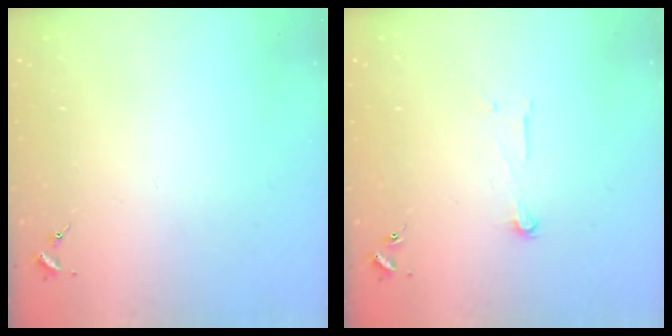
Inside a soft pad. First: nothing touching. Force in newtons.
{"total": 5.1, "press": 5.1, "slide": 0.5}